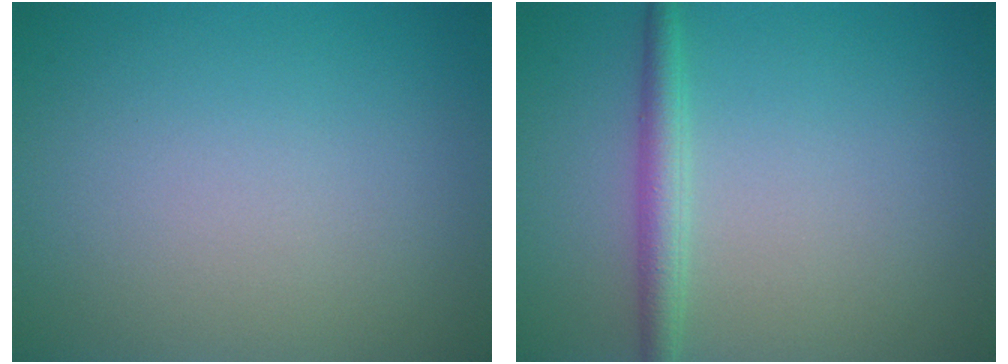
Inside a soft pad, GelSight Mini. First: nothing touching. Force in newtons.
{"total": 2.4, "press": 2.4, "slide": 0.1}